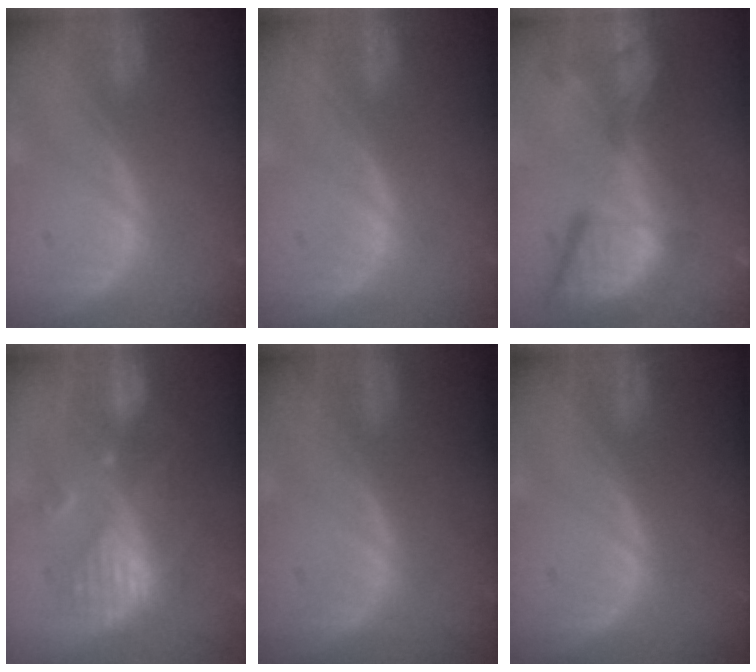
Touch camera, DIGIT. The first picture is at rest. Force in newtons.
{"total": 0.0}
{"total": 13.8, "press": 11.3, "slide": 8.0}
{"total": 8.4, "press": 8.3, "slide": 1.3}
{"total": 0.0}
{"total": 0.0}